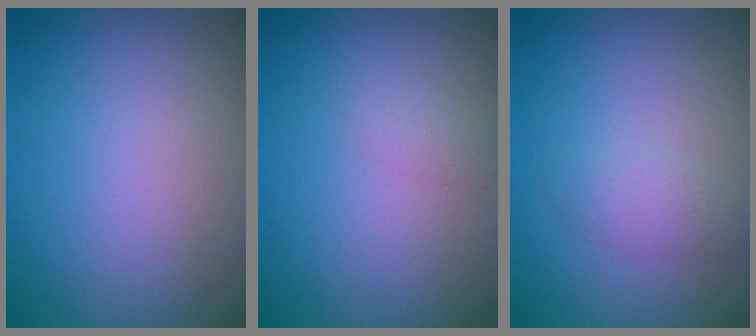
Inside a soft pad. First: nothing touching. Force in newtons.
{"total": 0.8, "press": 0.8, "slide": 0.0}
{"total": 1.7, "press": 1.7, "slide": 0.0}